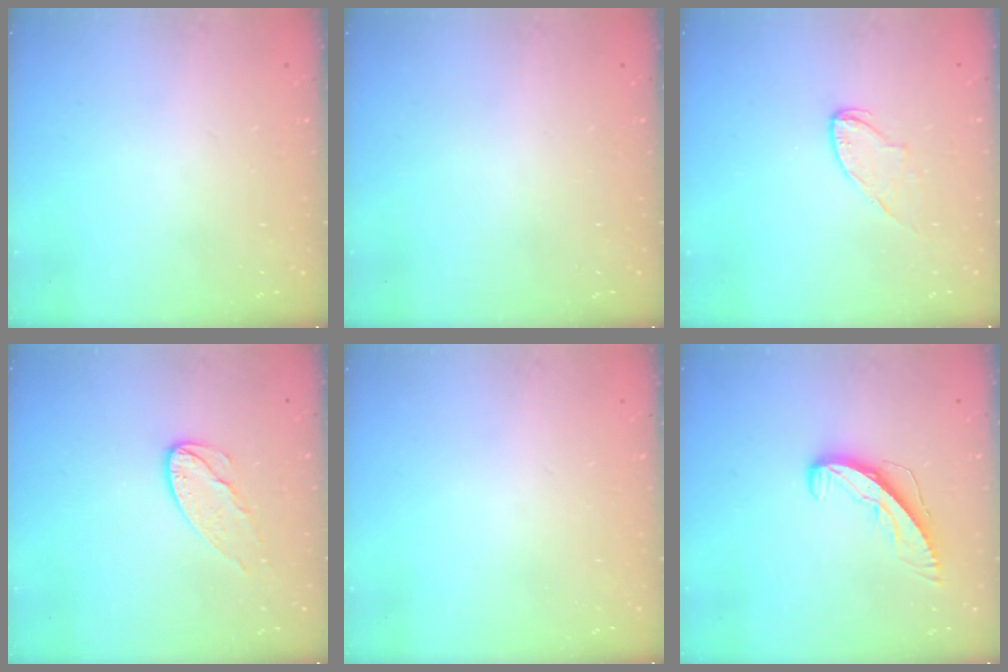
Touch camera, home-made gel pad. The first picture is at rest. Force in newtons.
{"total": 0.0}
{"total": 6.5, "press": 6.4, "slide": 0.6}
{"total": 8.1, "press": 8.1, "slide": 0.5}
{"total": 0.0}
{"total": 8.7, "press": 8.6, "slide": 0.4}